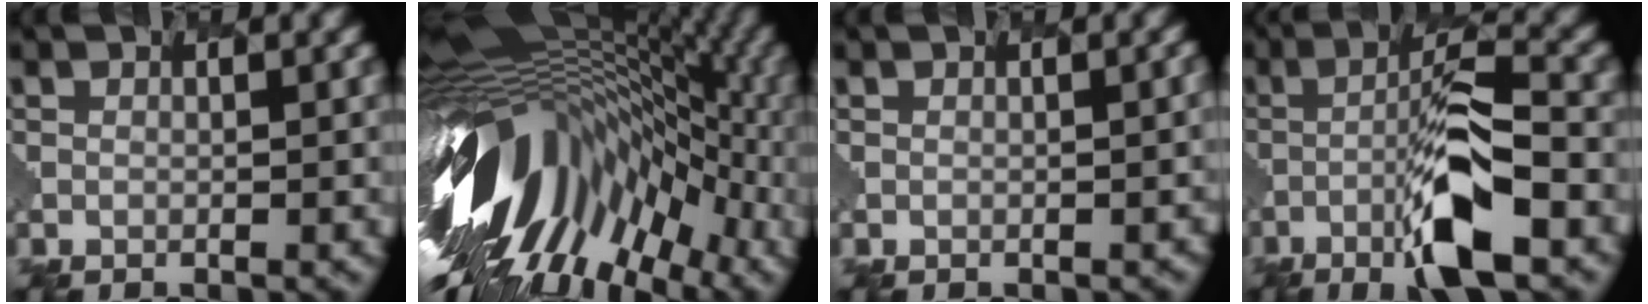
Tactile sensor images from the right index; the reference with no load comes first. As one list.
[{"total": 12.8, "force": [-3.0, 7.6, 9.8], "torque": [-0.193, 0.015, -0.076]}, {"total": 2.0, "force": [-0.3, 1.1, 1.6], "torque": [-0.006, 0.002, -0.002]}, {"total": 6.6, "force": [-4.0, 0.7, 5.1], "torque": [-0.125, 0.010, -0.088]}]